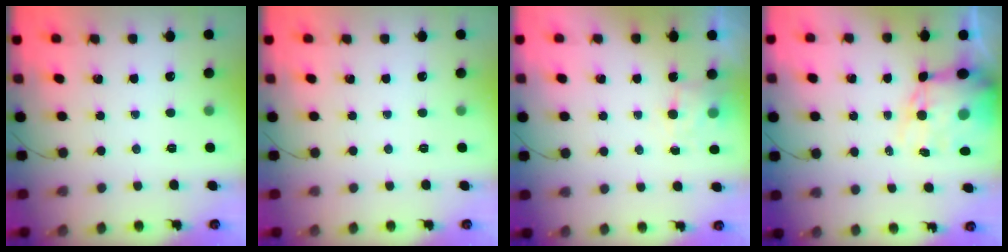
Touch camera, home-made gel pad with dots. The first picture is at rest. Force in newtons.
{"total": 0.0}
{"total": 6.1, "press": 5.9, "slide": 1.4}
{"total": 14.6, "press": 14.1, "slide": 3.6}